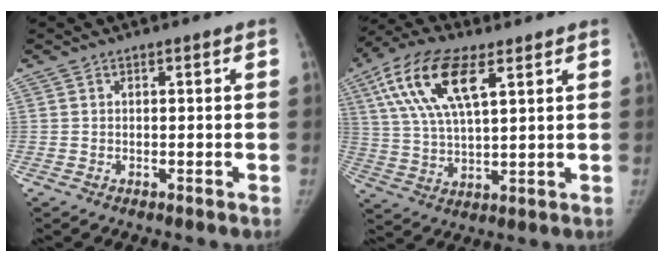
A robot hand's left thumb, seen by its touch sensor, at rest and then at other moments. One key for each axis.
{"total": 15.3, "fx": 6.6, "fy": 6.4, "fz": 12.2, "tx": -0.237, "ty": -0.002, "tz": 0.123}